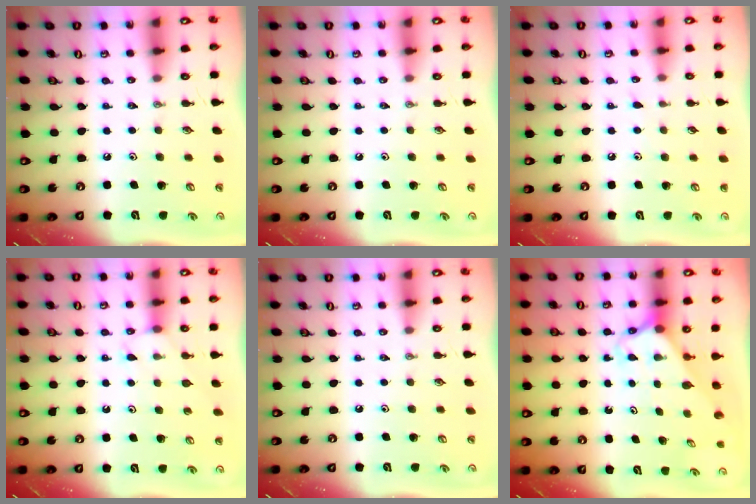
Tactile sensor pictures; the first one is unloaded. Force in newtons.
{"total": 0.0}
{"total": 2.7, "press": 2.7, "slide": 0.3}
{"total": 6.0, "press": 6.0, "slide": 0.7}
{"total": 0.0}
{"total": 2.4, "press": 2.4, "slide": 0.1}